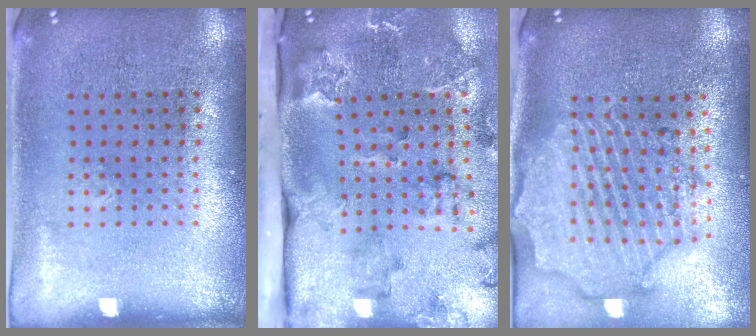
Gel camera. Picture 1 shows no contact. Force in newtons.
{"total": 2.8, "press": 2.4, "slide": 1.5}
{"total": 3.0, "press": 2.6, "slide": 1.5}